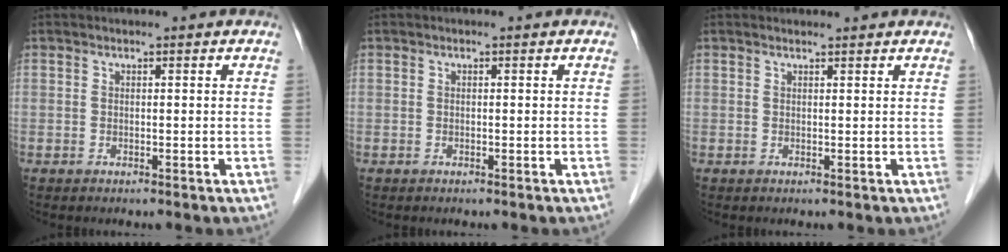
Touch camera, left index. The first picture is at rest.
{"total": 0.0}
{"total": 2.0, "force": [2.0, 0.1, 0.3], "torque": [-0.012, 0.014, 0.027]}